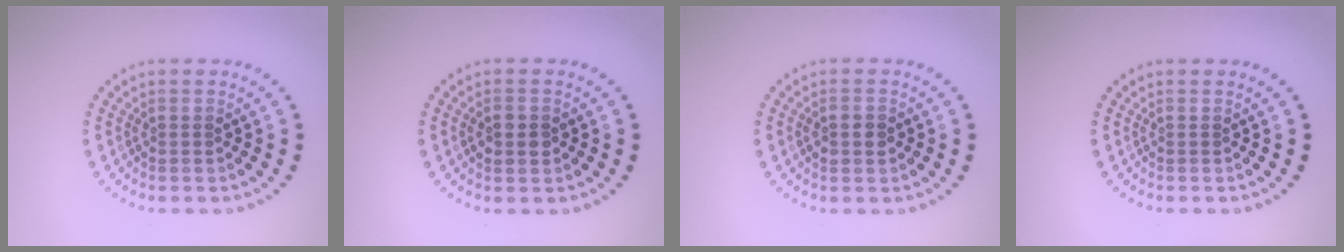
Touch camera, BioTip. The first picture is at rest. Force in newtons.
{"total": 2.2, "press": 2.2, "slide": 0.0}
{"total": 1.4, "press": 1.4, "slide": 0.4}
{"total": 0.0}